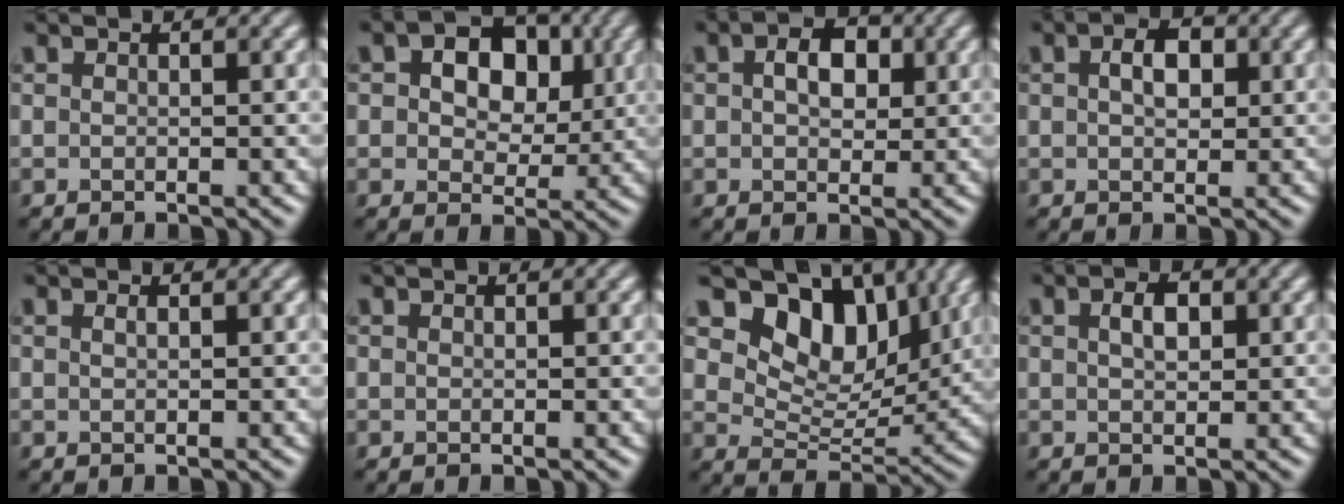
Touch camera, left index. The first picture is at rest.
{"total": 7.8, "force": [1.9, 5.3, 5.4], "torque": [-0.071, 0.014, 0.019]}
{"total": 3.6, "force": [0.8, 2.3, 2.6], "torque": [-0.045, 0.005, 0.009]}
{"total": 2.9, "force": [0.6, 1.8, 2.2], "torque": [-0.039, 0.004, 0.008]}
{"total": 0.5, "force": [0.2, 0.2, 0.4], "torque": [-0.006, 0.002, 0.003]}
{"total": 0.0}
{"total": 9.9, "force": [5.5, 6.0, 5.6], "torque": [-0.093, -0.006, 0.090]}
{"total": 2.1, "force": [0.6, 1.2, 1.6], "torque": [-0.031, 0.003, 0.010]}